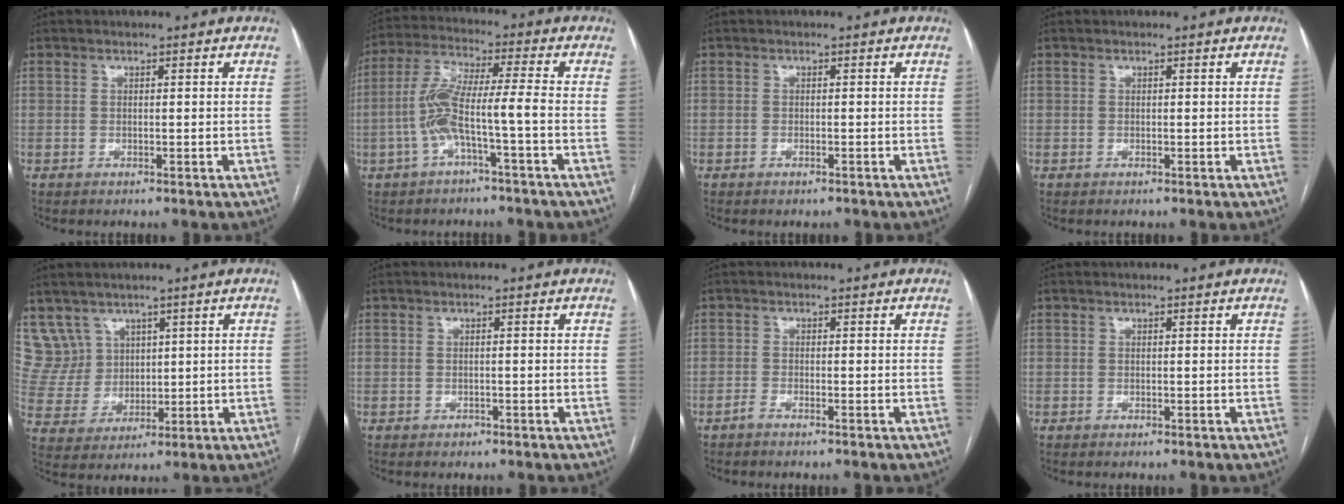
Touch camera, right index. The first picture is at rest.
{"total": 8.5, "force": [-2.6, 0.2, 8.1], "torque": [-0.172, 0.024, -0.054]}
{"total": 0.7, "force": [-0.5, 0.2, 0.3], "torque": [-0.010, -0.001, -0.004]}
{"total": 0.0}
{"total": 7.3, "force": [4.6, 5.6, -0.1], "torque": [-0.006, 0.024, 0.109]}
{"total": 0.7, "force": [-0.5, 0.5, 0.1], "torque": [-0.003, 0.002, -0.007]}
{"total": 1.0, "force": [-0.8, -0.1, 0.5], "torque": [-0.008, 0.001, -0.017]}
{"total": 0.0}